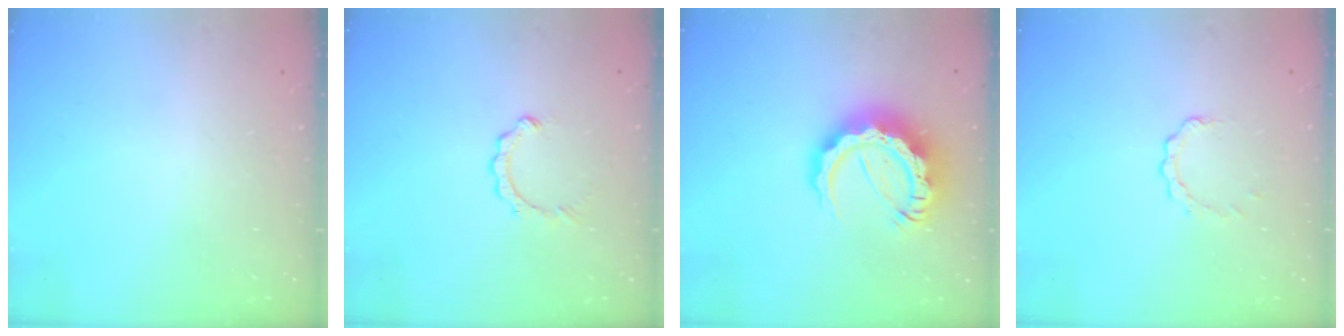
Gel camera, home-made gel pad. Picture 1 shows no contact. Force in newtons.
{"total": 2.5, "press": 2.4, "slide": 0.4}
{"total": 14.2, "press": 14.1, "slide": 1.3}
{"total": 2.7, "press": 2.7, "slide": 0.3}